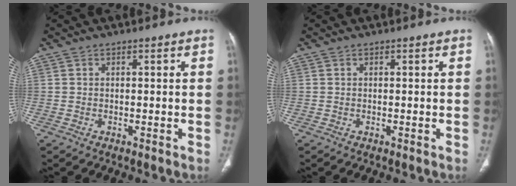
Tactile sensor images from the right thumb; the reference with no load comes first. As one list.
[{"total": 0.0}]